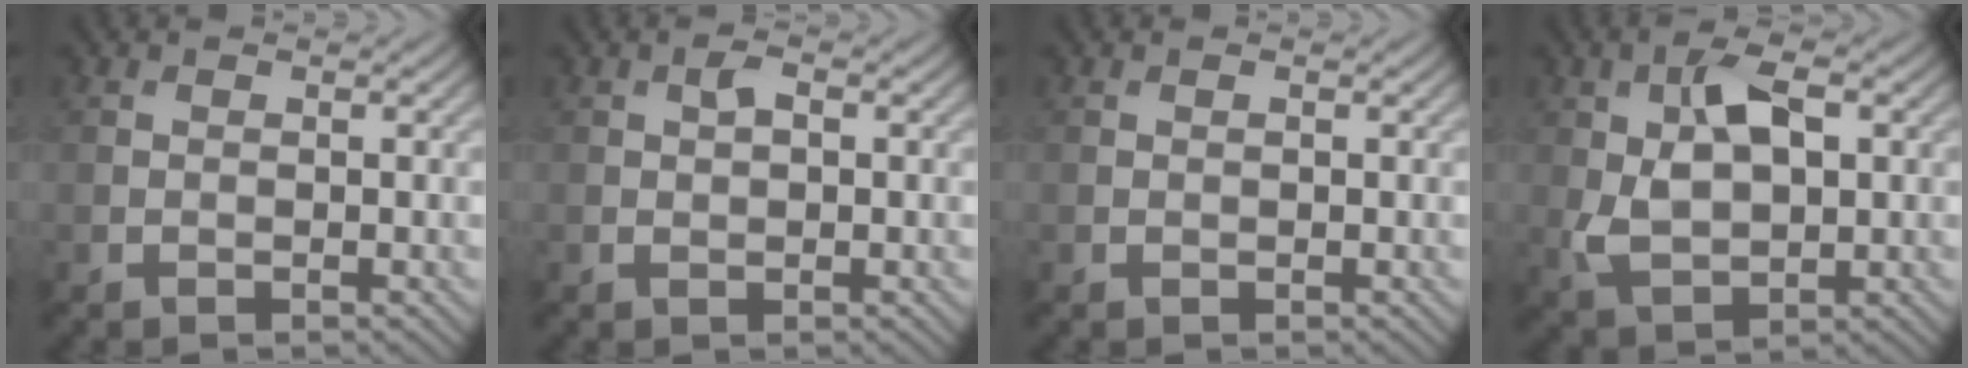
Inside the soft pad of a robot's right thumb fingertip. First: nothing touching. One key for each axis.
{"total": 1.7, "fx": 0.4, "fy": 1.0, "fz": 1.4, "tx": -0.026, "ty": 0.000, "tz": 0.007}
{"total": 0.0}
{"total": 7.9, "fx": 1.4, "fy": 4.5, "fz": 6.4, "tx": -0.132, "ty": 0.003, "tz": 0.024}